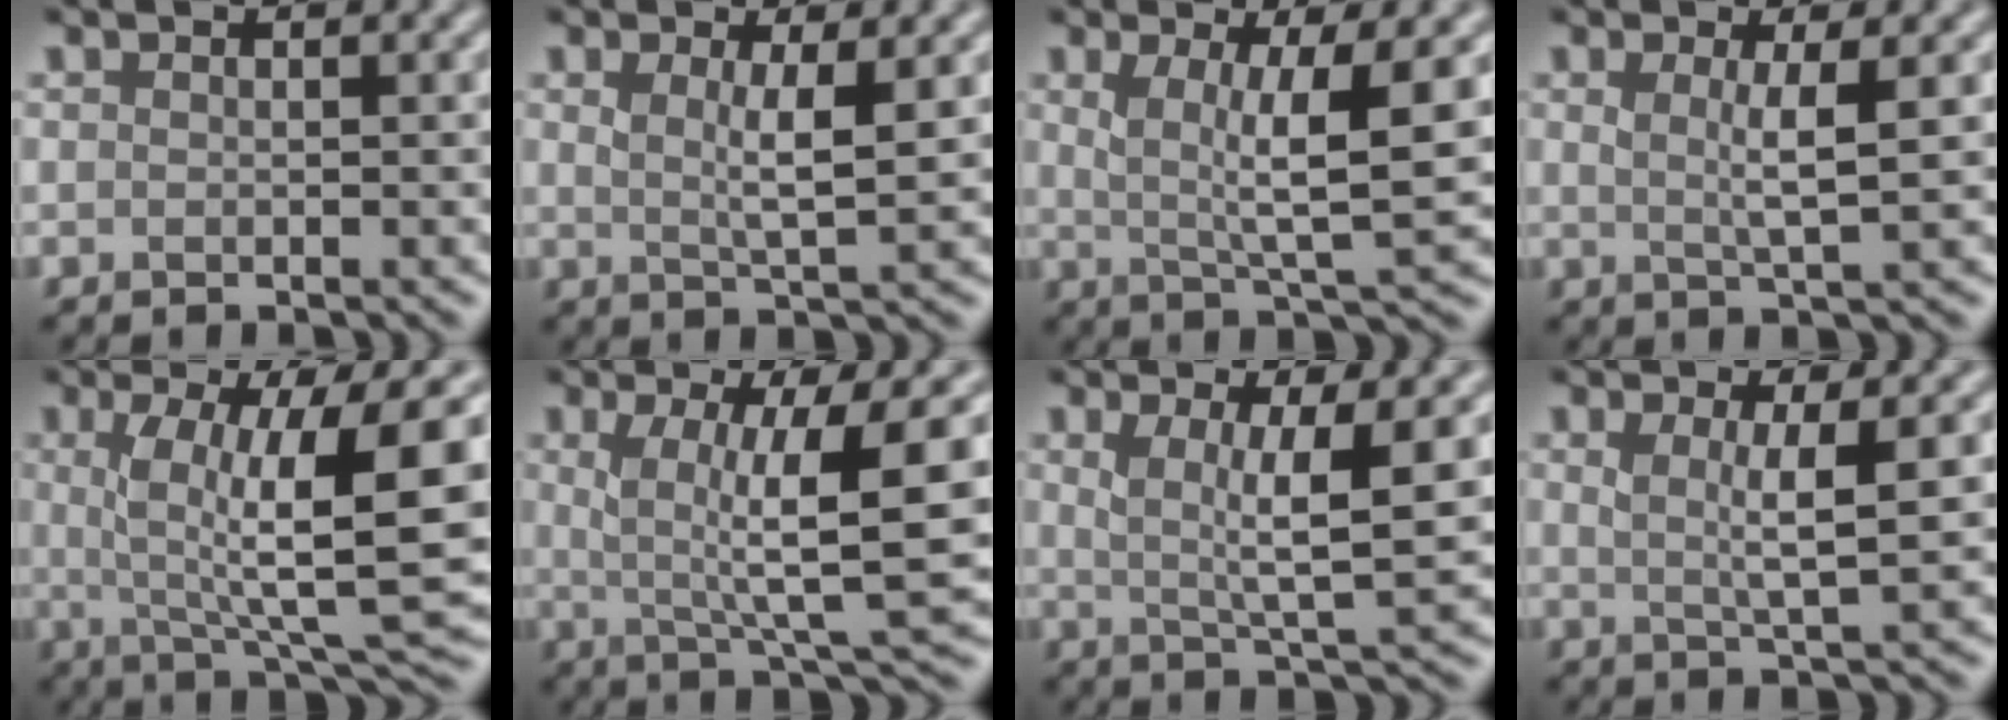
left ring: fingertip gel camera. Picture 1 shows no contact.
{"total": 3.0, "force": [0.9, 0.7, 2.8], "torque": [-0.045, -0.007, 0.015]}
{"total": 5.9, "force": [1.2, 1.2, 5.7], "torque": [-0.101, -0.008, 0.023]}
{"total": 2.8, "force": [0.6, 0.6, 2.7], "torque": [-0.043, -0.005, 0.009]}
{"total": 11.0, "force": [1.3, 2.4, 10.6], "torque": [-0.166, -0.010, 0.026]}
{"total": 8.5, "force": [1.4, 1.6, 8.2], "torque": [-0.128, -0.010, 0.026]}
{"total": 5.3, "force": [1.2, 1.1, 5.0], "torque": [-0.090, -0.008, 0.023]}
{"total": 3.4, "force": [0.7, 0.8, 3.3], "torque": [-0.054, -0.006, 0.011]}